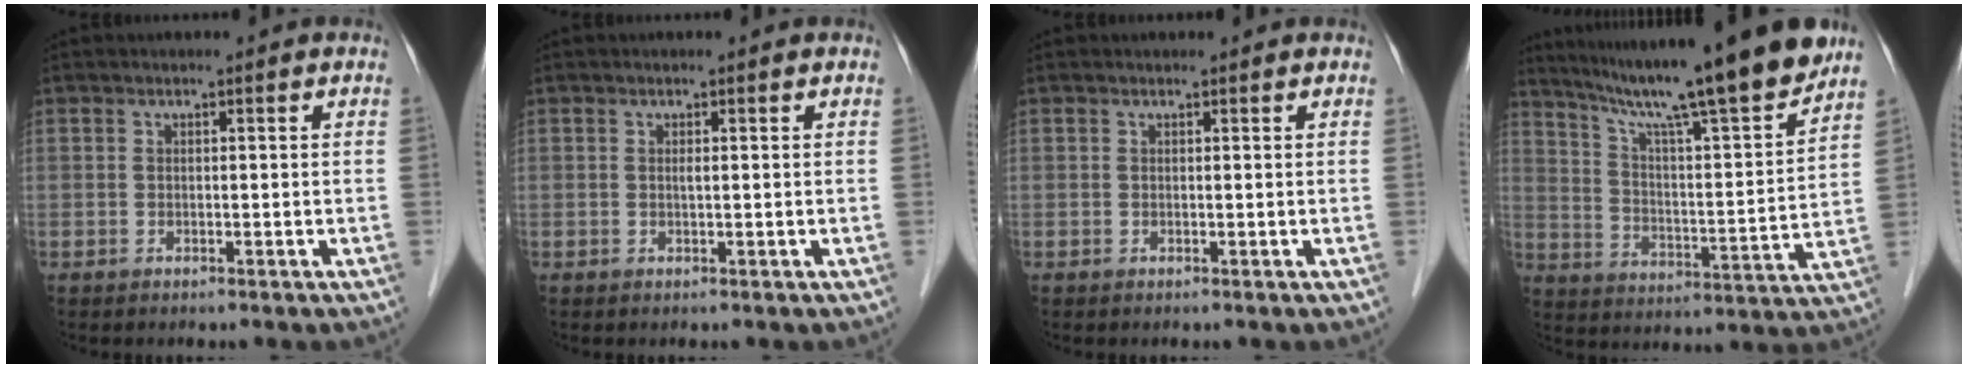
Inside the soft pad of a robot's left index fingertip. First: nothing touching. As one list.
[{"total": 0.5, "force": [0.1, 0.0, 0.5], "torque": [-0.013, -0.001, 0.003]}, {"total": 0.6, "force": [0.6, 0.1, 0.1], "torque": [-0.004, 0.006, 0.009]}, {"total": 20.3, "force": [17.0, -0.8, 10.9], "torque": [-0.177, -0.014, 0.261]}]